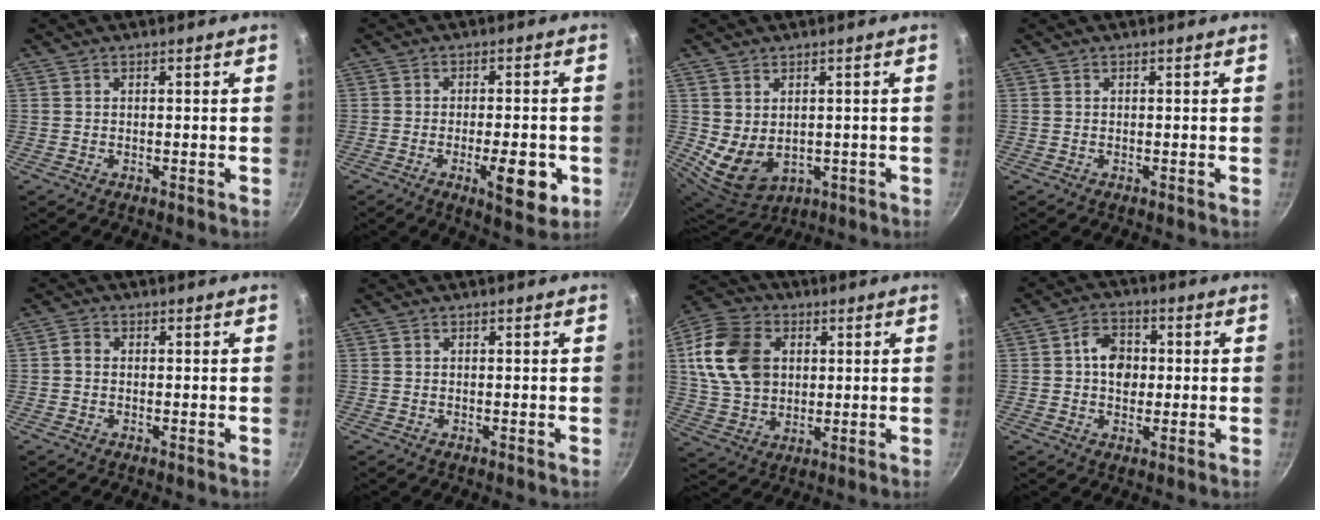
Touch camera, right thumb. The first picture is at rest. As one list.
[{"total": 9.7, "force": [-3.0, 3.4, 8.5], "torque": [-0.102, 0.003, -0.038]}, {"total": 8.1, "force": [0.2, 6.1, 5.3], "torque": [-0.079, -0.020, 0.030]}, {"total": 0.0}, {"total": 1.6, "force": [-0.3, 1.3, 0.9], "torque": [-0.019, 0.009, -0.007]}, {"total": 0.0}, {"total": 15.6, "force": [3.3, 11.8, 9.7], "torque": [-0.163, 0.000, 0.062]}, {"total": 7.0, "force": [0.4, 5.5, 4.4], "torque": [-0.044, 0.006, -0.004]}]